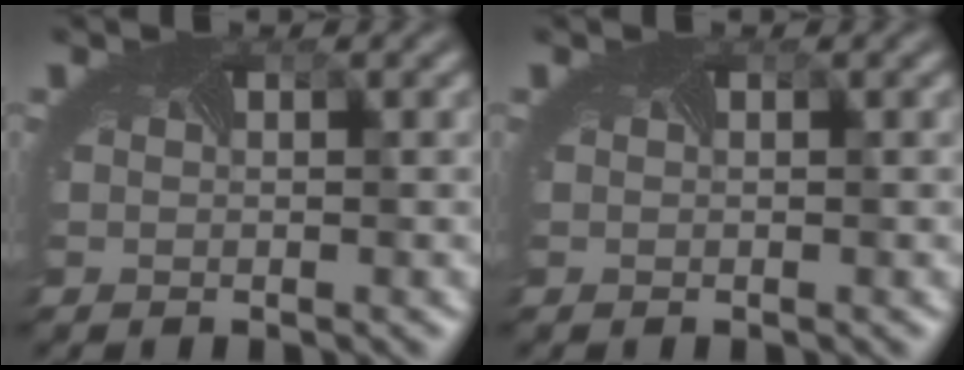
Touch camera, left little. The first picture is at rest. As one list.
[{"total": 0.0}]